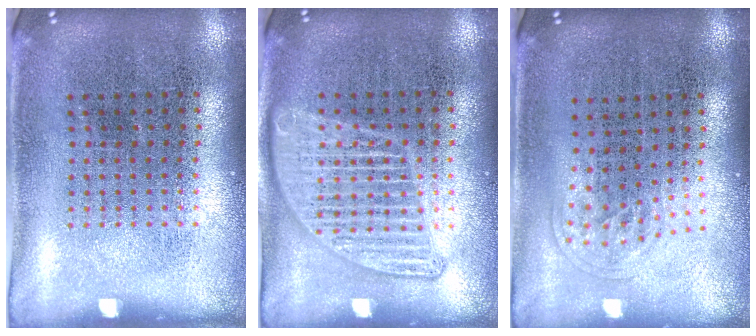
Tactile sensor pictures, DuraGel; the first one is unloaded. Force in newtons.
{"total": 1.6, "press": 1.6, "slide": 0.1}
{"total": 1.0, "press": 0.6, "slide": 0.8}